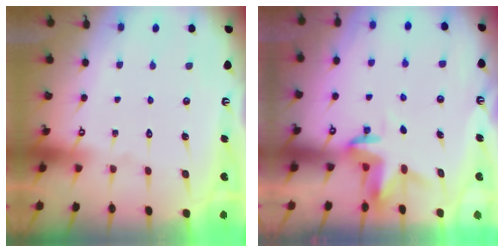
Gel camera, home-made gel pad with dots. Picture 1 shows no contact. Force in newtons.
{"total": 3.4, "press": 3.4, "slide": 0.2}